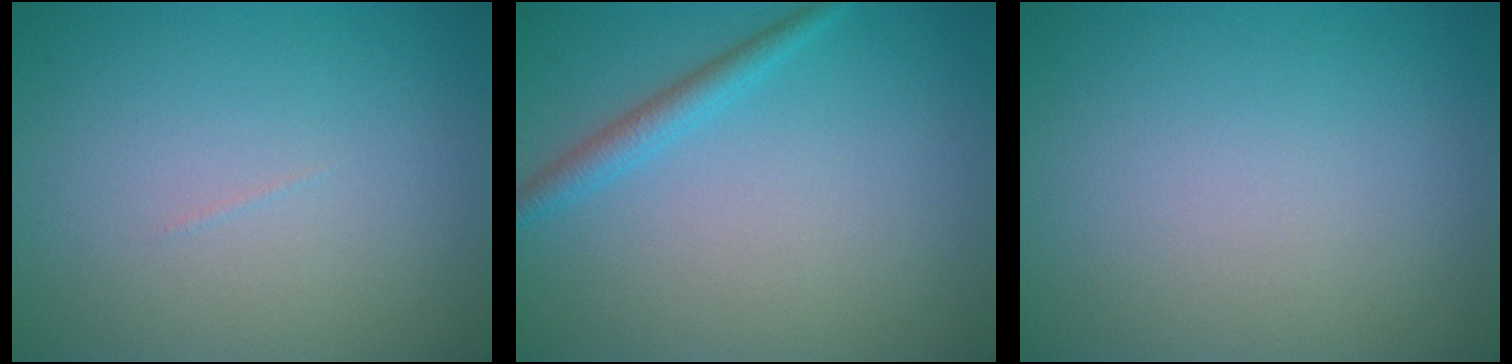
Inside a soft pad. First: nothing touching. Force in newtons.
{"total": 1.9, "press": 1.9, "slide": 0.1}
{"total": 0.0}